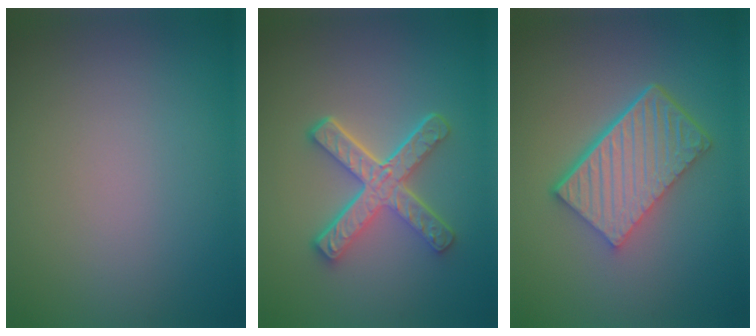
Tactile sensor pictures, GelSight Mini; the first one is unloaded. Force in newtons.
{"total": 5.1, "press": 3.9, "slide": 3.3}
{"total": 6.7, "press": 4.5, "slide": 5.0}